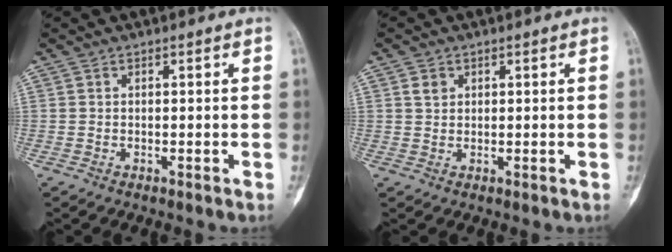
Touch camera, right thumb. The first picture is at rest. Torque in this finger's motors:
{"motor_torque": [-0.38, 0.28, -0.04, 0.10, 0.00]}